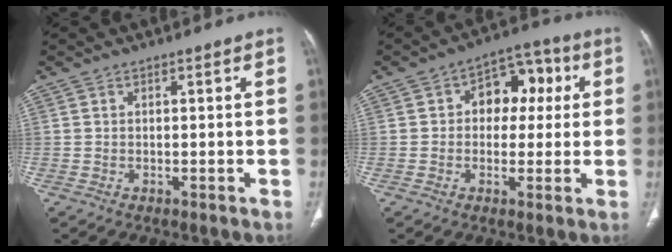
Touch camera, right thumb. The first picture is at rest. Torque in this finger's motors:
{"motor_torque": [-0.08, 1.40, 0.91, -0.15, 0.01]}